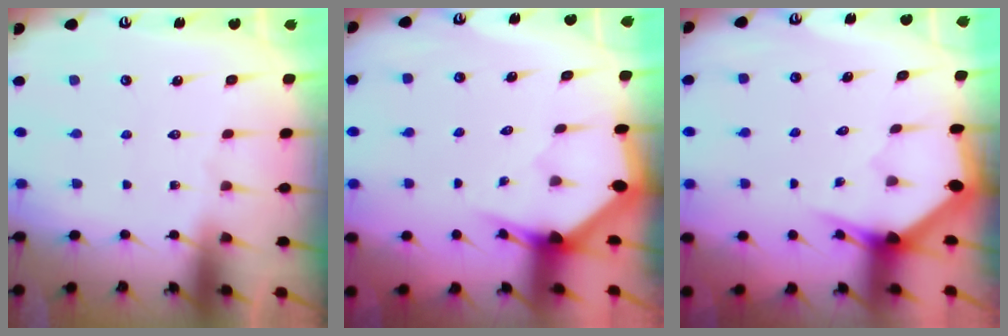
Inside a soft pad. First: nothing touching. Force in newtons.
{"total": 2.9, "press": 2.9, "slide": 0.1}
{"total": 3.0, "press": 3.0, "slide": 0.1}